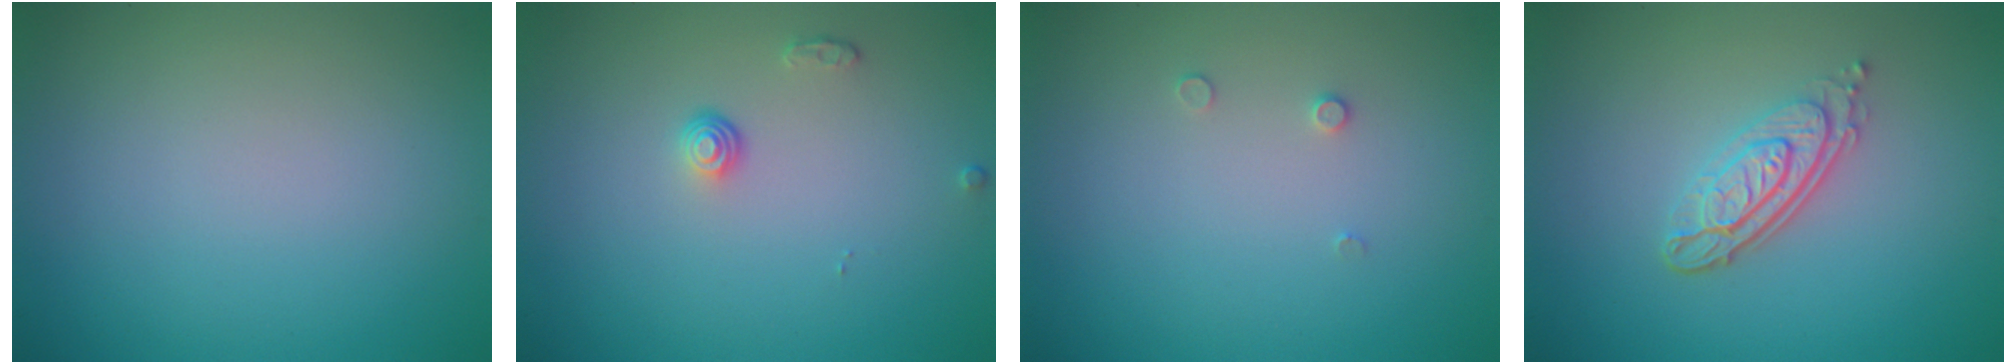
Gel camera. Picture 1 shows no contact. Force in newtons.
{"total": 1.1, "press": 0.8, "slide": 0.8}
{"total": 0.6, "press": 0.6, "slide": 0.2}
{"total": 3.7, "press": 2.9, "slide": 2.4}